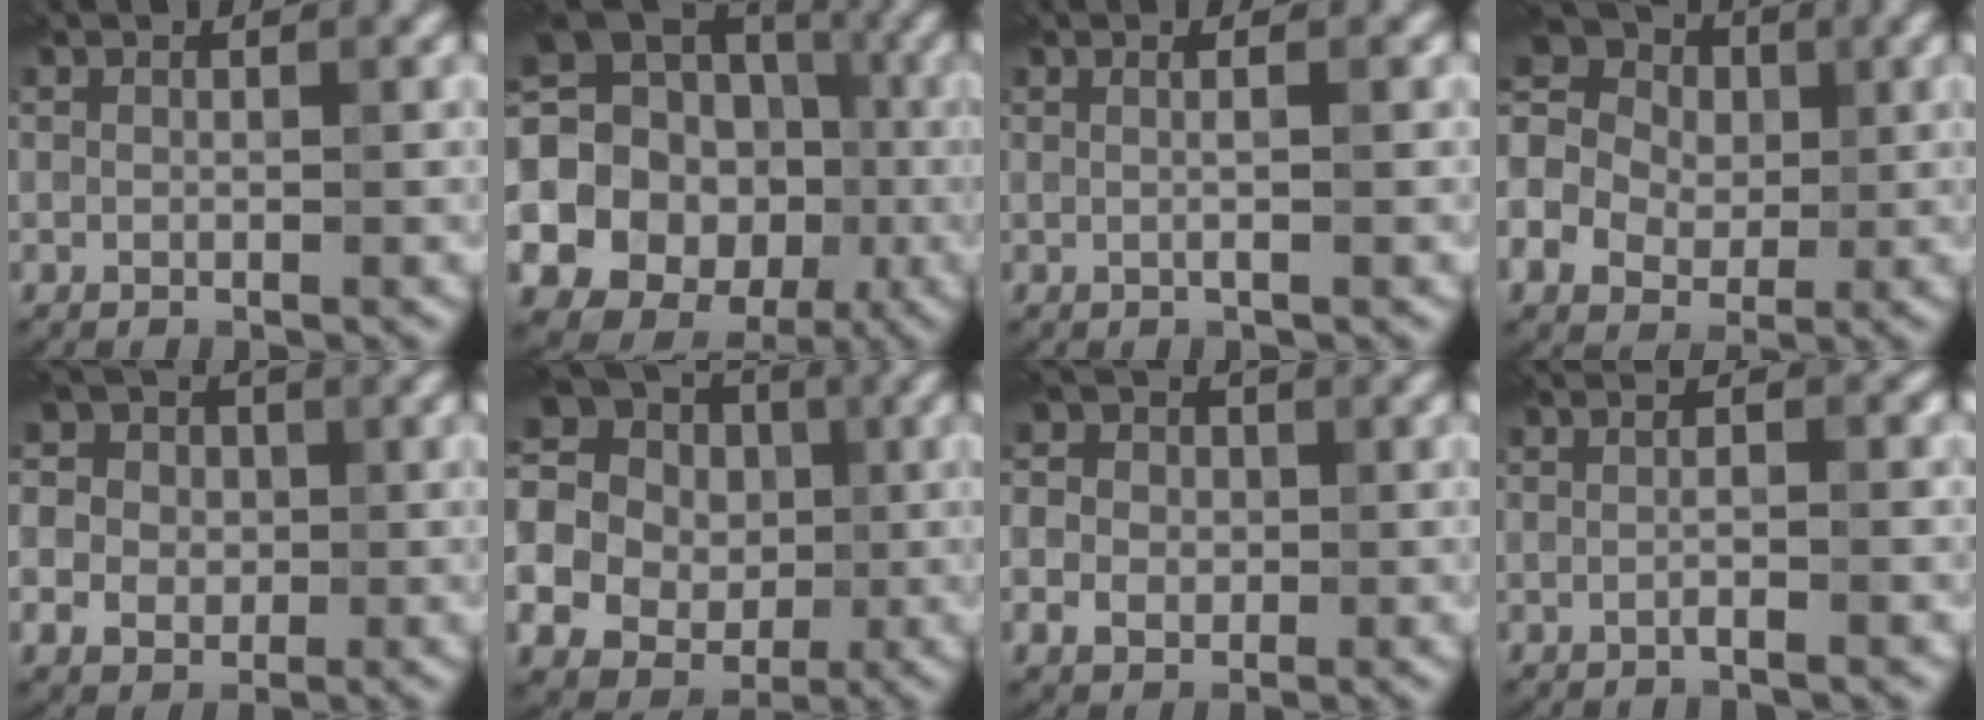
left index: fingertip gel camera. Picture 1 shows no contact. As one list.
[{"total": 23.1, "force": [-3.8, 21.3, 8.1], "torque": [-0.176, 0.000, -0.098]}, {"total": 2.0, "force": [0.3, 0.6, 1.8], "torque": [-0.021, -0.003, -0.009]}, {"total": 12.0, "force": [0.6, 10.2, 6.3], "torque": [-0.151, 0.028, -0.033]}, {"total": 7.5, "force": [1.4, 6.5, 3.4], "torque": [-0.061, 0.028, -0.010]}, {"total": 23.8, "force": [-1.7, 22.5, 7.6], "torque": [-0.181, -0.005, -0.083]}, {"total": 5.1, "force": [0.4, 4.5, 2.4], "torque": [-0.034, 0.014, -0.014]}, {"total": 2.6, "force": [0.3, 0.8, 2.4], "torque": [-0.016, -0.005, -0.012]}]